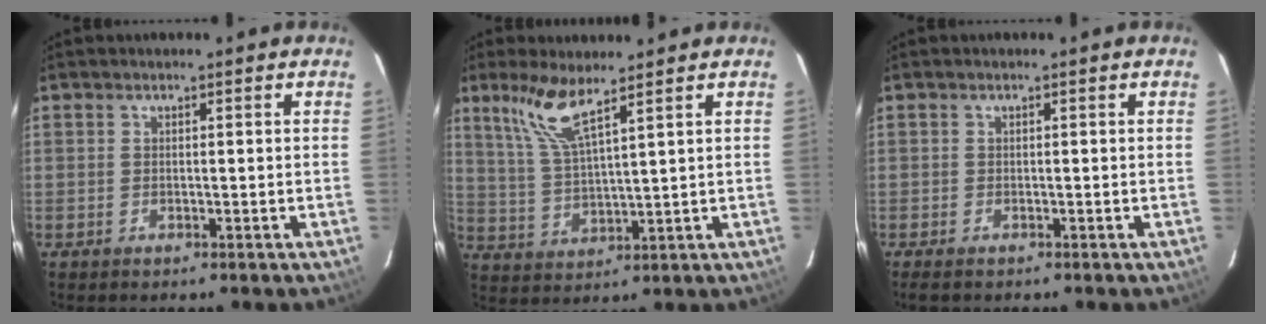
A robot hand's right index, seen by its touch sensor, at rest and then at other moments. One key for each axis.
{"total": 7.9, "fx": 5.5, "fy": 0.7, "fz": 5.6, "tx": -0.117, "ty": 0.003, "tz": 0.120}
{"total": 1.6, "fx": -1.2, "fy": 0.5, "fz": 0.8, "tx": -0.017, "ty": -0.007, "tz": -0.023}